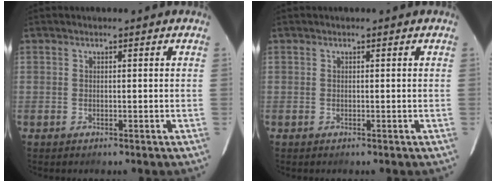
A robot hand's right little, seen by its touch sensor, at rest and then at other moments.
{"total": 0.0}